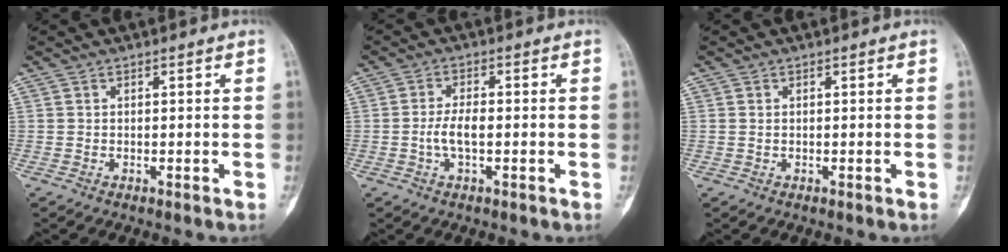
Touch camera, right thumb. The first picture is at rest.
{"total": 4.0, "force": [-0.7, 1.5, 3.6], "torque": [-0.079, 0.009, -0.016]}
{"total": 0.6, "force": [0.2, 0.4, 0.4], "torque": [-0.010, 0.003, 0.005]}